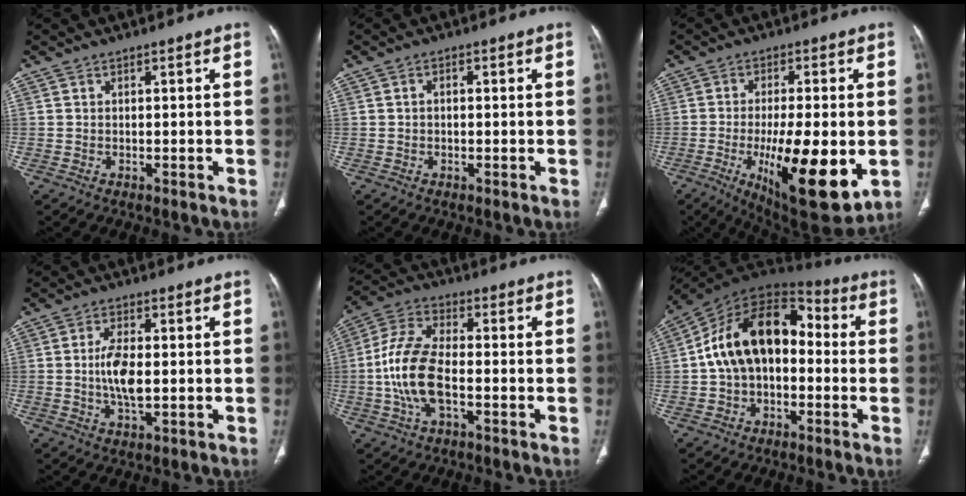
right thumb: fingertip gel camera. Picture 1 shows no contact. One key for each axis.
{"total": 1.1, "fx": 0.0, "fy": 0.7, "fz": 0.7, "tx": -0.011, "ty": 0.005, "tz": -0.002}
{"total": 19.8, "fx": -4.7, "fy": 6.3, "fz": 18.2, "tx": -0.271, "ty": -0.023, "tz": -0.054}
{"total": 6.7, "fx": -0.2, "fy": 2.9, "fz": 6.1, "tx": -0.124, "ty": -0.002, "tz": -0.006}
{"total": 12.4, "fx": -2.3, "fy": 5.9, "fz": 10.7, "tx": -0.228, "ty": 0.027, "tz": -0.048}
{"total": 17.5, "fx": -0.1, "fy": 11.3, "fz": 13.4, "tx": -0.204, "ty": 0.053, "tz": -0.015}